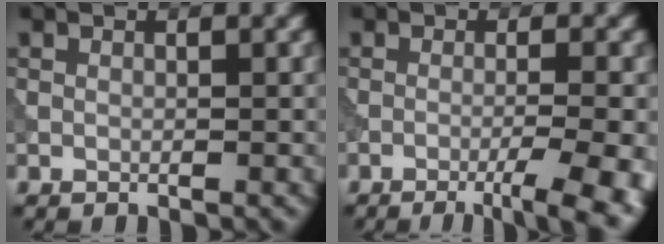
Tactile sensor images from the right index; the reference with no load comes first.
{"total": 6.9, "force": [-3.1, 2.0, 5.8], "torque": [-0.066, 0.001, -0.037]}